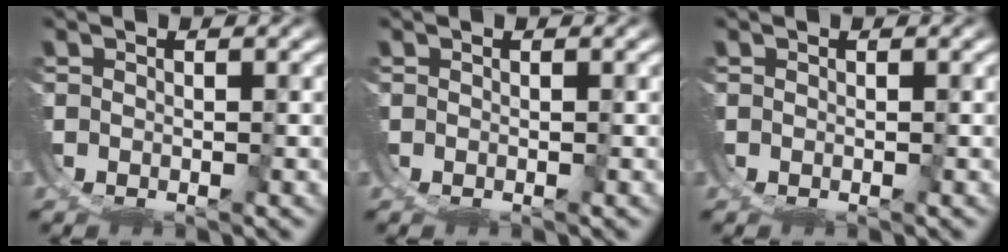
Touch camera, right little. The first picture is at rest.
{"total": 0.0}
{"total": 0.0}